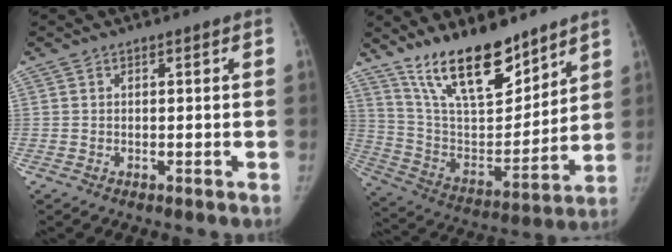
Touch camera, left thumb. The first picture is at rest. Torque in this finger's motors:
{"motor_torque": [0.35, 0.32, 1.41, -1.37, 0.12]}